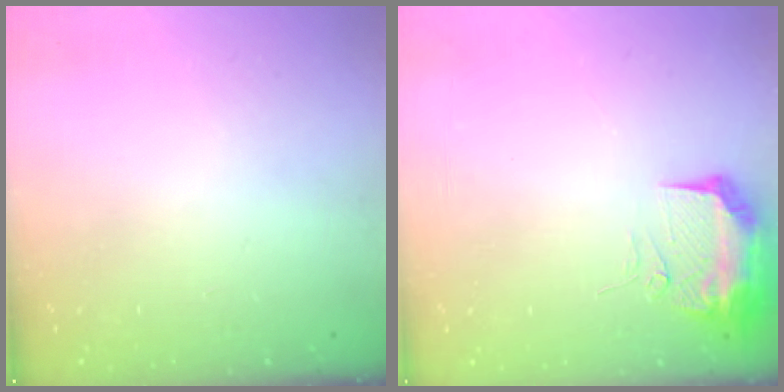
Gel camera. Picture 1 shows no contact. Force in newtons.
{"total": 16.8, "press": 12.6, "slide": 11.1}